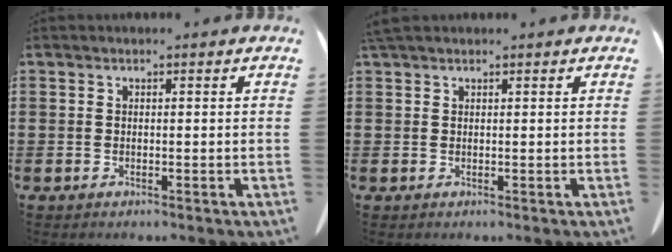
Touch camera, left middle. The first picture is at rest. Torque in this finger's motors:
{"motor_torque": [0.47, 0.38, 0.03, 0.03]}